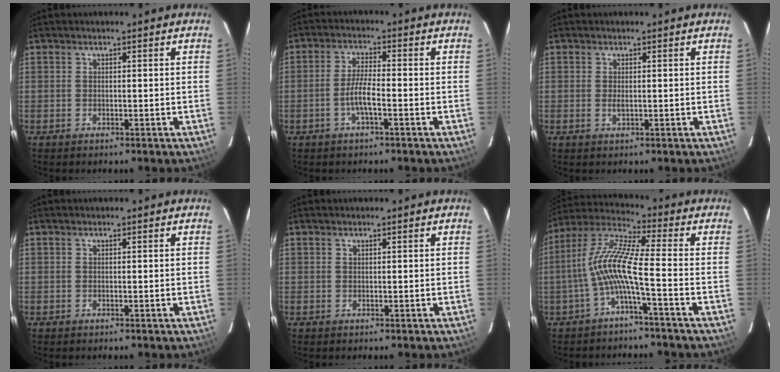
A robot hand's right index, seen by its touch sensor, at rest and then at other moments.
{"total": 4.2, "force": [-1.8, 0.4, 3.7], "torque": [-0.080, 0.003, -0.036]}
{"total": 0.9, "force": [0.0, 0.4, 0.9], "torque": [-0.016, 0.000, 0.000]}
{"total": 0.0}
{"total": 0.0}
{"total": 9.4, "force": [-2.8, 0.2, 9.0], "torque": [-0.194, 0.015, -0.057]}